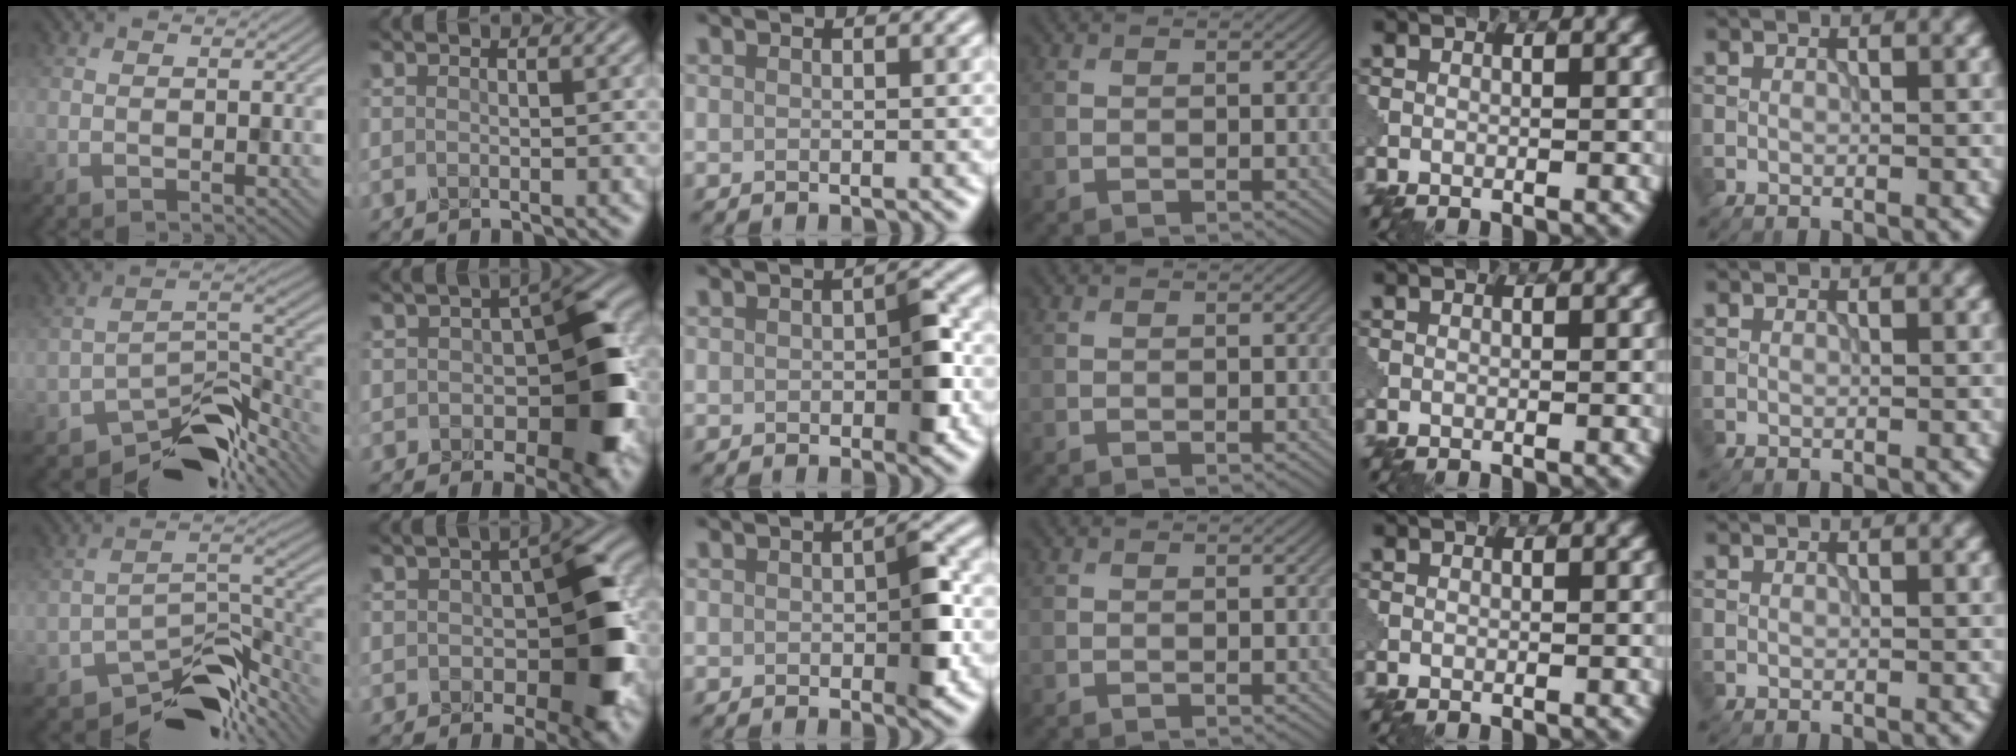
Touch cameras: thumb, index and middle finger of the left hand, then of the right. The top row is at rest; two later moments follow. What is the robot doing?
{"motion": "disassemble", "object": "pitcher"}